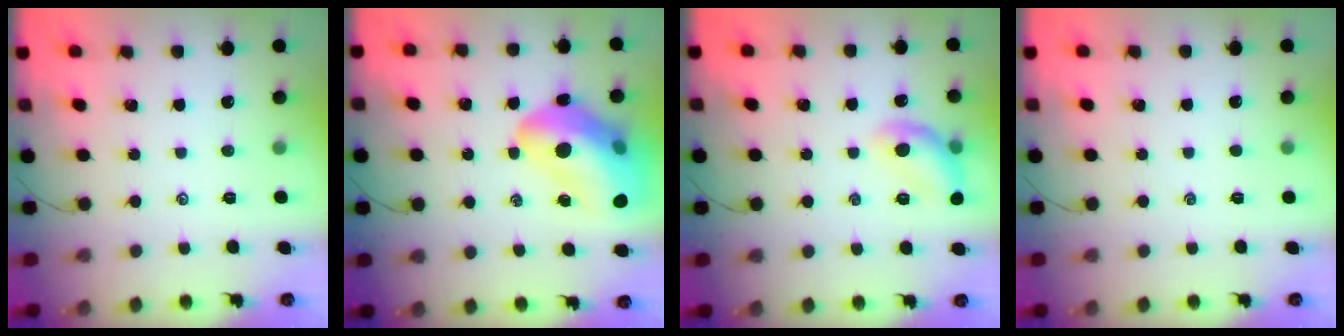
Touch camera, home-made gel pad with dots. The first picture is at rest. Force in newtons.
{"total": 22.6, "press": 22.0, "slide": 5.3}
{"total": 11.6, "press": 11.6, "slide": 0.6}
{"total": 0.0}